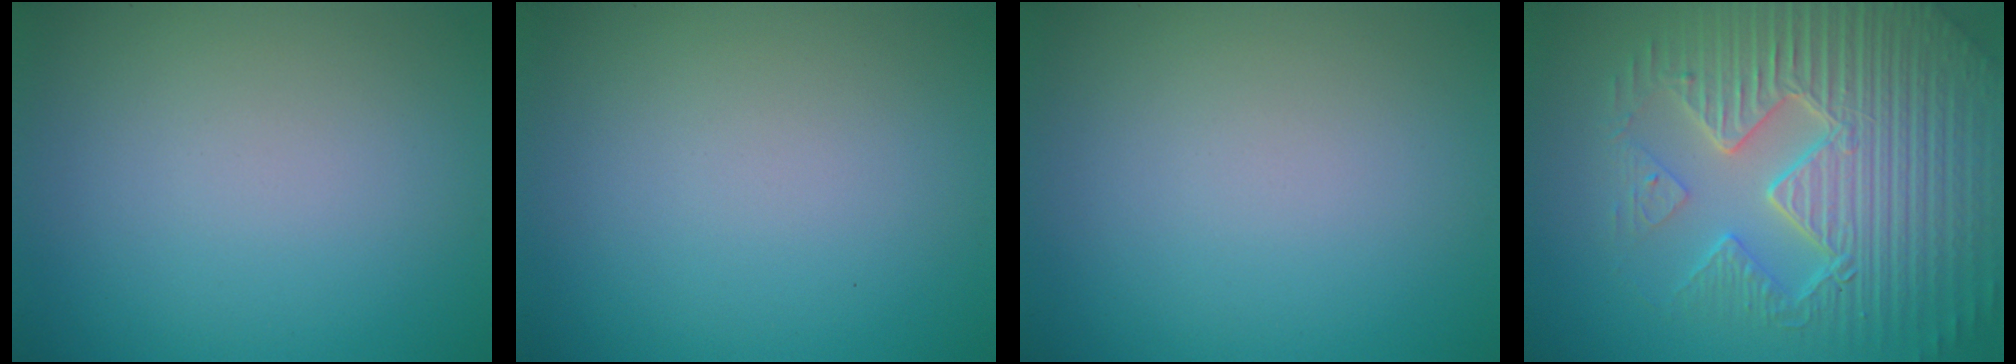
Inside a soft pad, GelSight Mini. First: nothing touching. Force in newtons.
{"total": 0.0}
{"total": 0.0}
{"total": 9.5, "press": 6.7, "slide": 6.8}